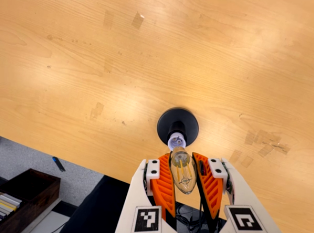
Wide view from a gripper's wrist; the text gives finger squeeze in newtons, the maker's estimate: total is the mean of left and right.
{"total": 21.8, "left": 24.6, "right": 19.0}